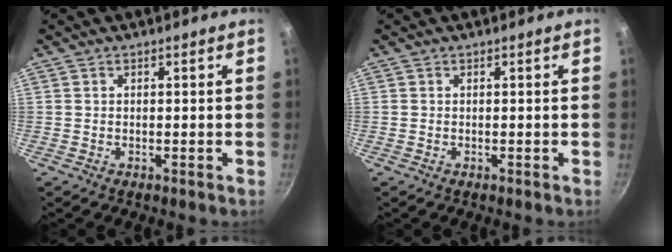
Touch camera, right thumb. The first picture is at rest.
{"total": 0.0}